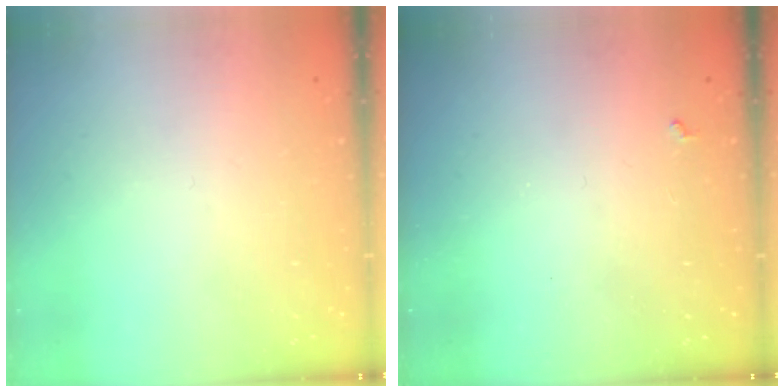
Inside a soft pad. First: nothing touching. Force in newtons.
{"total": 3.0, "press": 2.9, "slide": 0.5}